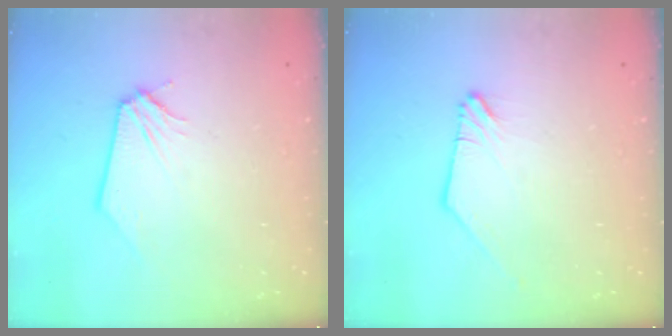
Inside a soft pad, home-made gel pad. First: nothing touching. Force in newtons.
{"total": 0.0}